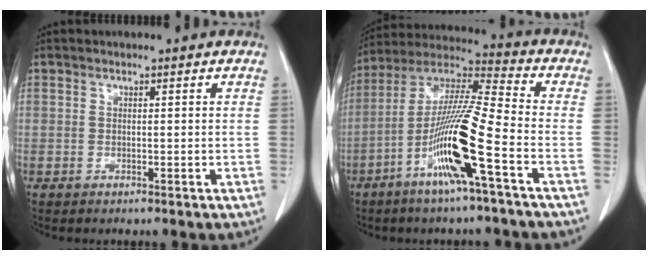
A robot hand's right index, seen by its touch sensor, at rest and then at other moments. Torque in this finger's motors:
{"motor_torque": [2.14, 0.00, 0.94, 0.21]}